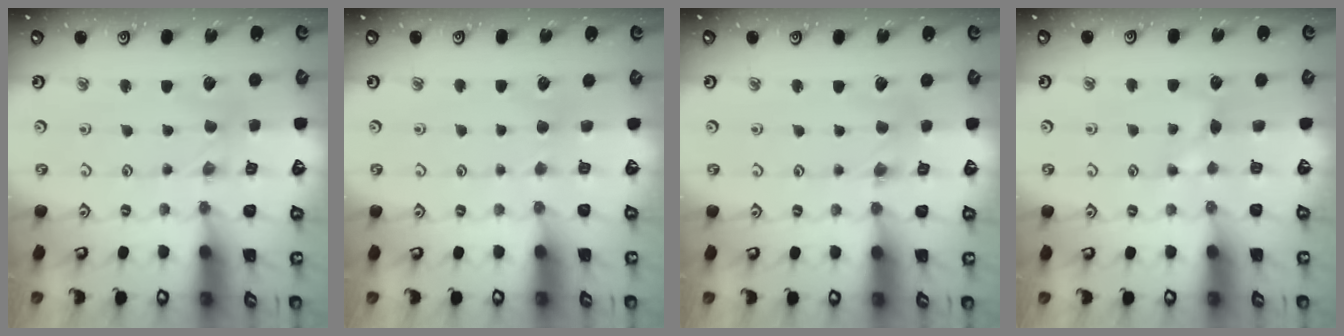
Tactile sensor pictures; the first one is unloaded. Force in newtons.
{"total": 2.1, "press": 2.1, "slide": 0.3}
{"total": 1.0, "press": 1.0, "slide": 0.3}
{"total": 3.7, "press": 3.7, "slide": 0.4}